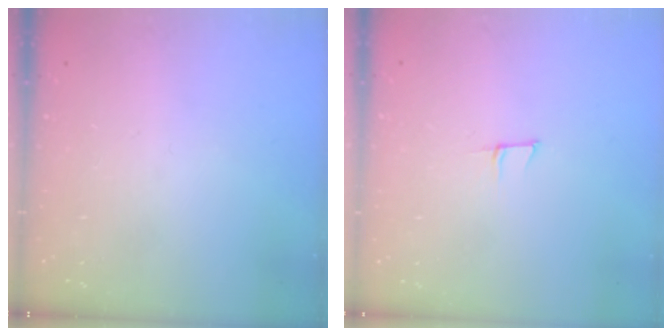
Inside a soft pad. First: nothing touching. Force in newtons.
{"total": 5.5, "press": 5.4, "slide": 0.8}